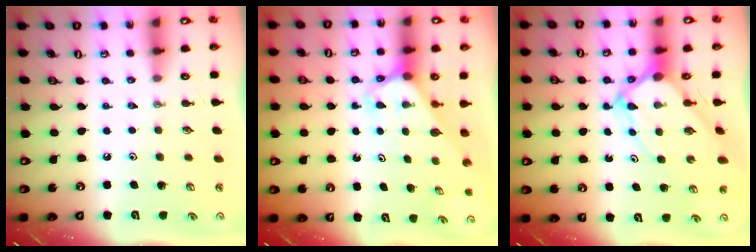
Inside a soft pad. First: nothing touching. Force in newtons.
{"total": 2.7, "press": 2.7, "slide": 0.2}
{"total": 6.9, "press": 6.9, "slide": 0.6}